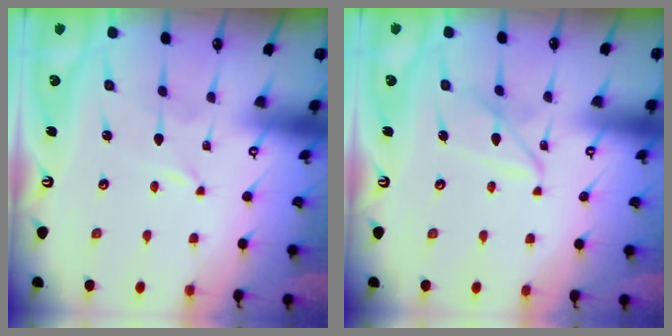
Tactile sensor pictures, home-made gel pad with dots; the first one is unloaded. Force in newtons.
{"total": 9.0, "press": 9.0, "slide": 0.6}